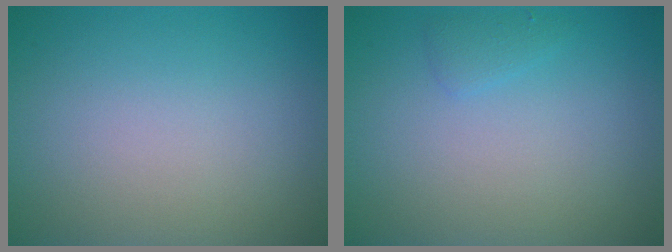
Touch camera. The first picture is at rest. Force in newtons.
{"total": 0.9, "press": 0.9, "slide": 0.1}